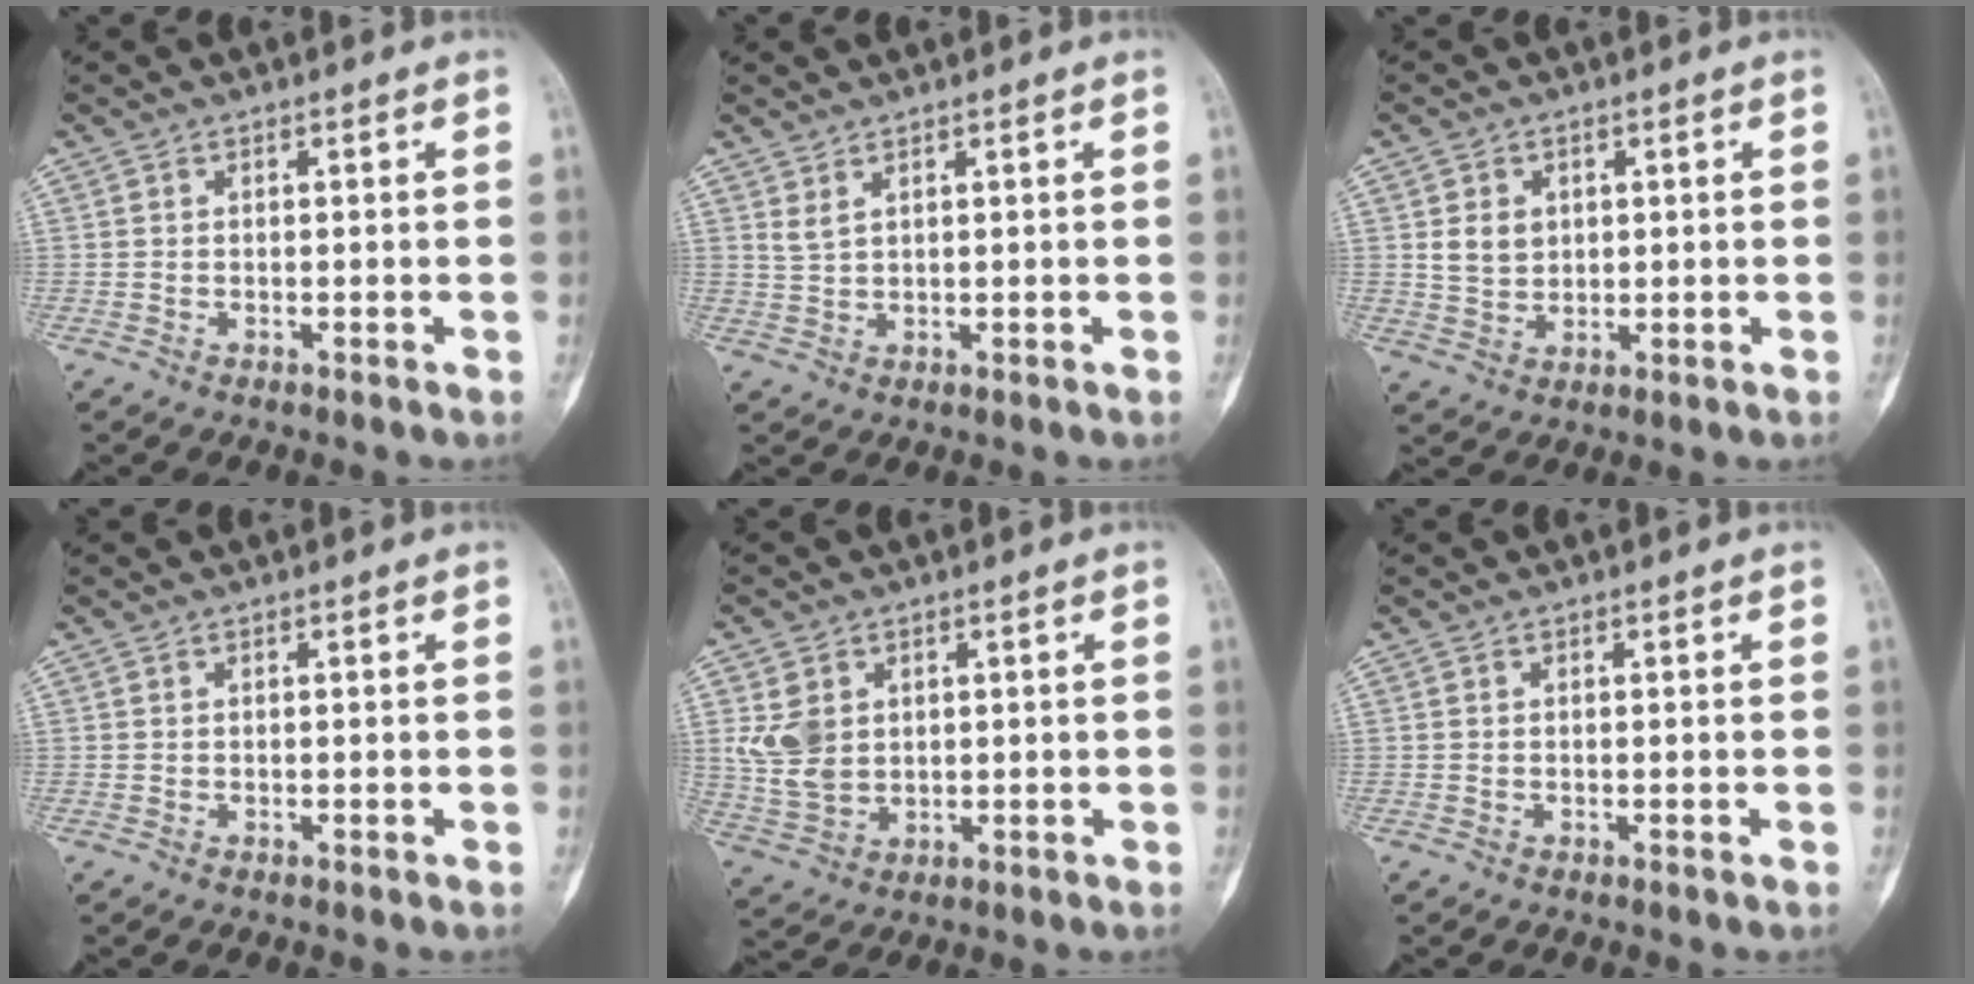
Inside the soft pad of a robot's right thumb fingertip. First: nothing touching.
{"total": 1.9, "force": [1.4, 0.6, 1.2], "torque": [-0.025, -0.007, 0.034]}
{"total": 4.9, "force": [1.2, 3.9, 2.6], "torque": [-0.025, -0.009, 0.027]}
{"total": 0.0}
{"total": 8.0, "force": [2.0, 6.1, 4.7], "torque": [-0.078, -0.007, 0.053]}
{"total": 0.0}